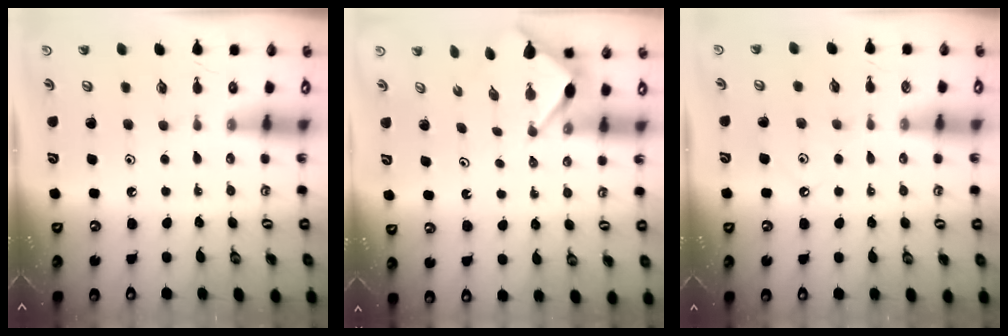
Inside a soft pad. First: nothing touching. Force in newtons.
{"total": 3.4, "press": 3.4, "slide": 0.3}
{"total": 3.3, "press": 3.3, "slide": 0.4}